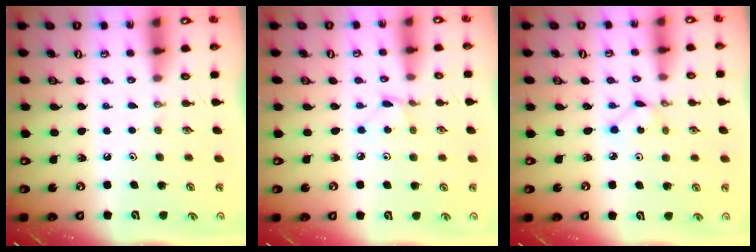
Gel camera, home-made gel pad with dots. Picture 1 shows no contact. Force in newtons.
{"total": 1.3, "press": 1.2, "slide": 0.1}
{"total": 1.7, "press": 1.7, "slide": 0.3}